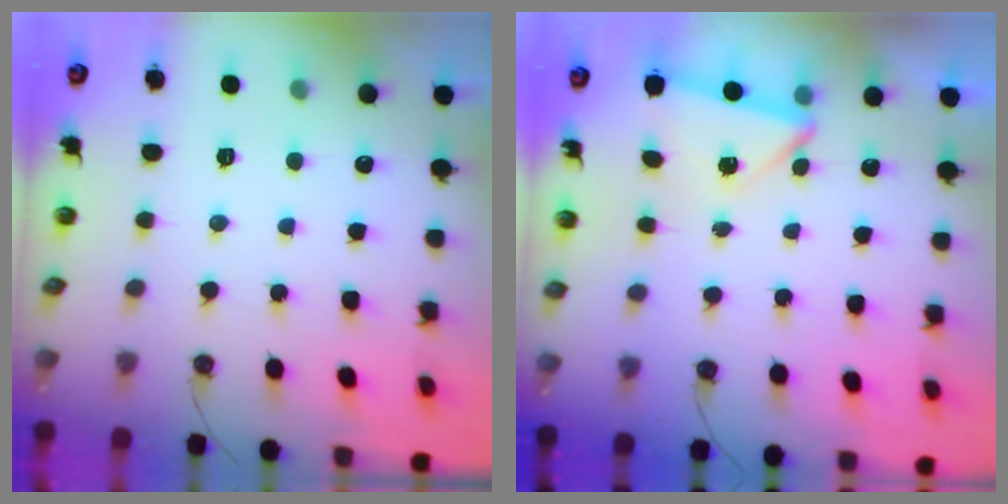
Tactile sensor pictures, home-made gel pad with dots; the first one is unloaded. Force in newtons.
{"total": 2.7, "press": 0.8, "slide": 2.6}